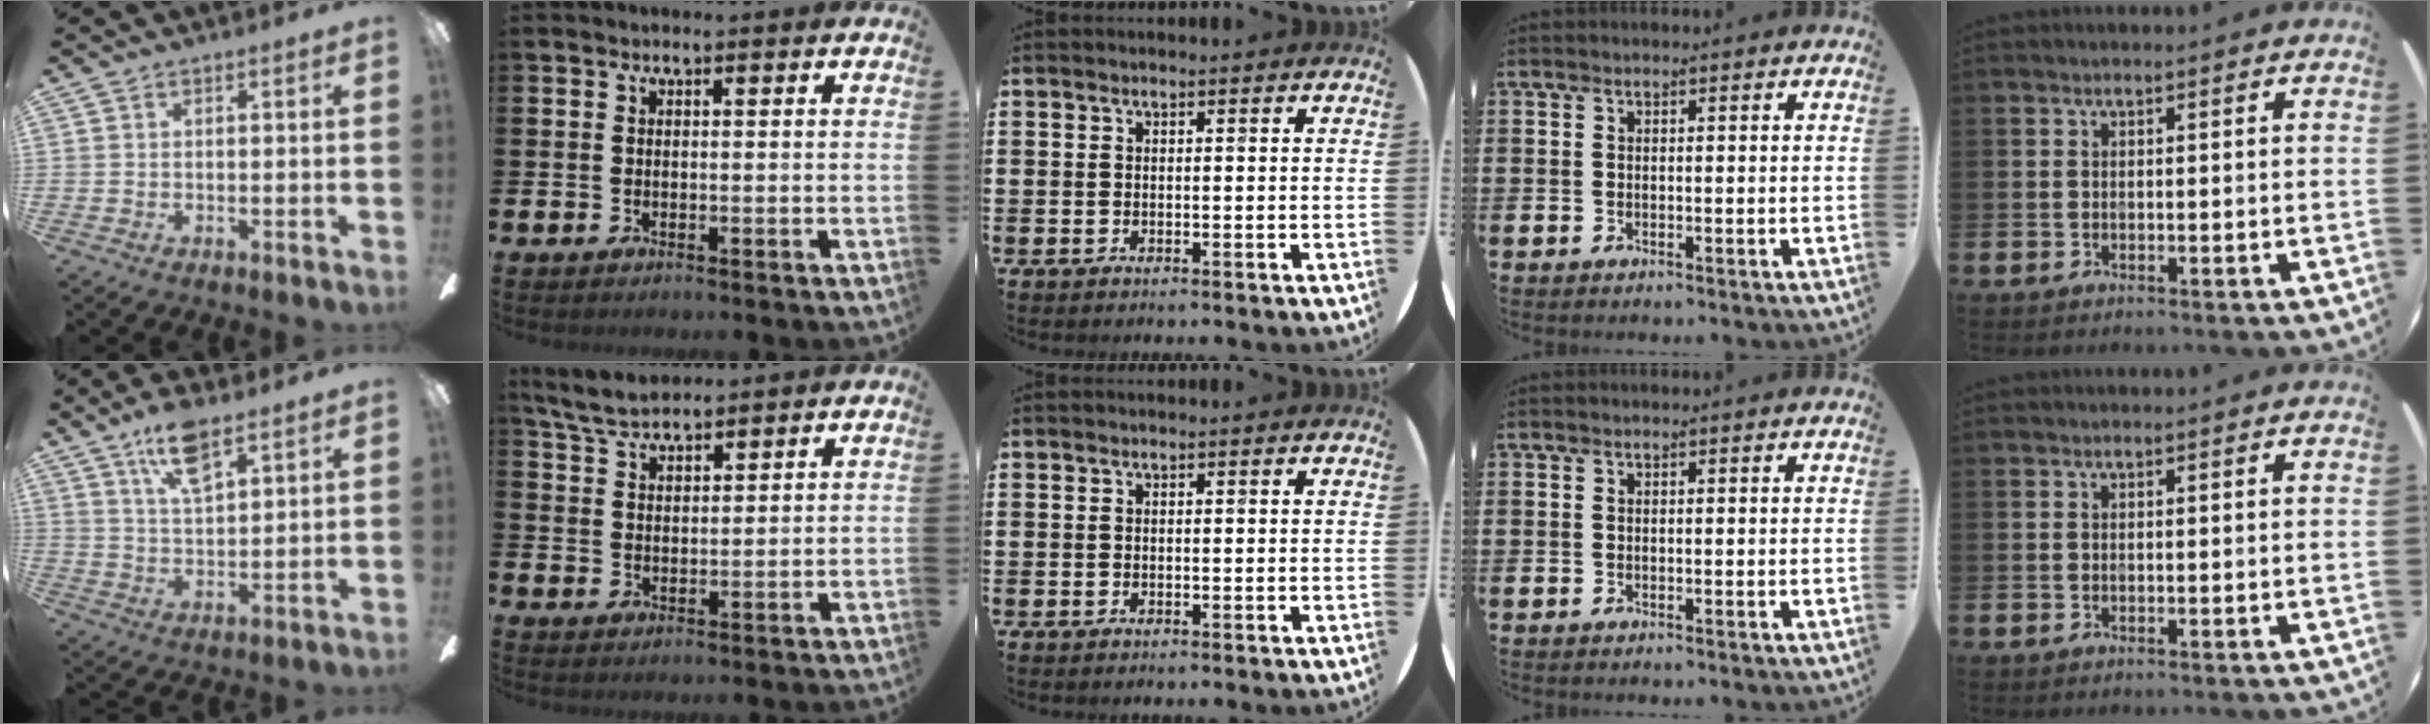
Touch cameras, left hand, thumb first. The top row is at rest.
{"thumb": {"total": 10.4, "force": [6.9, 3.9, 6.8], "torque": [-0.122, -0.021, 0.121]}, "index": {"total": 5.2, "force": [4.9, 1.0, 1.2], "torque": [-0.037, -0.015, 0.091]}}